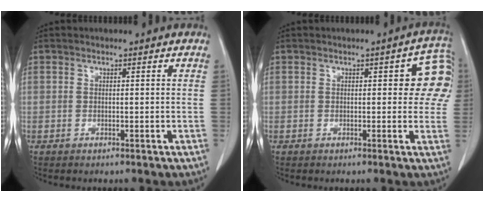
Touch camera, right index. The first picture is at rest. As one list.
[{"total": 6.9, "force": [1.7, 3.1, 6.0], "torque": [-0.046, 0.021, 0.012]}]